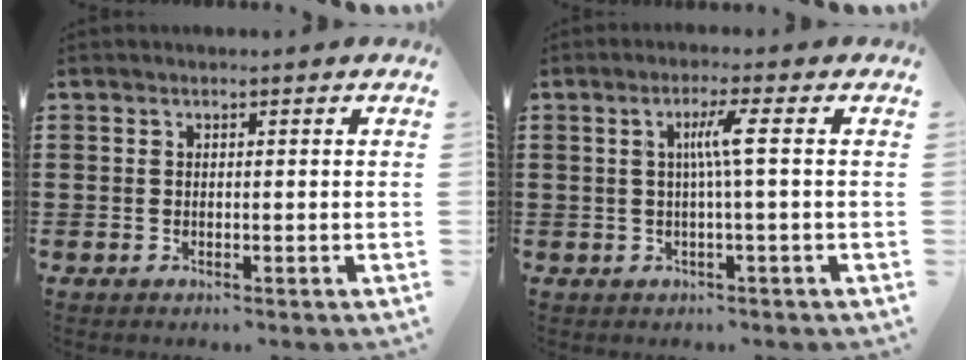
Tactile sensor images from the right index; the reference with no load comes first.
{"total": 4.2, "force": [0.3, -0.3, 4.2], "torque": [-0.080, -0.002, -0.001]}